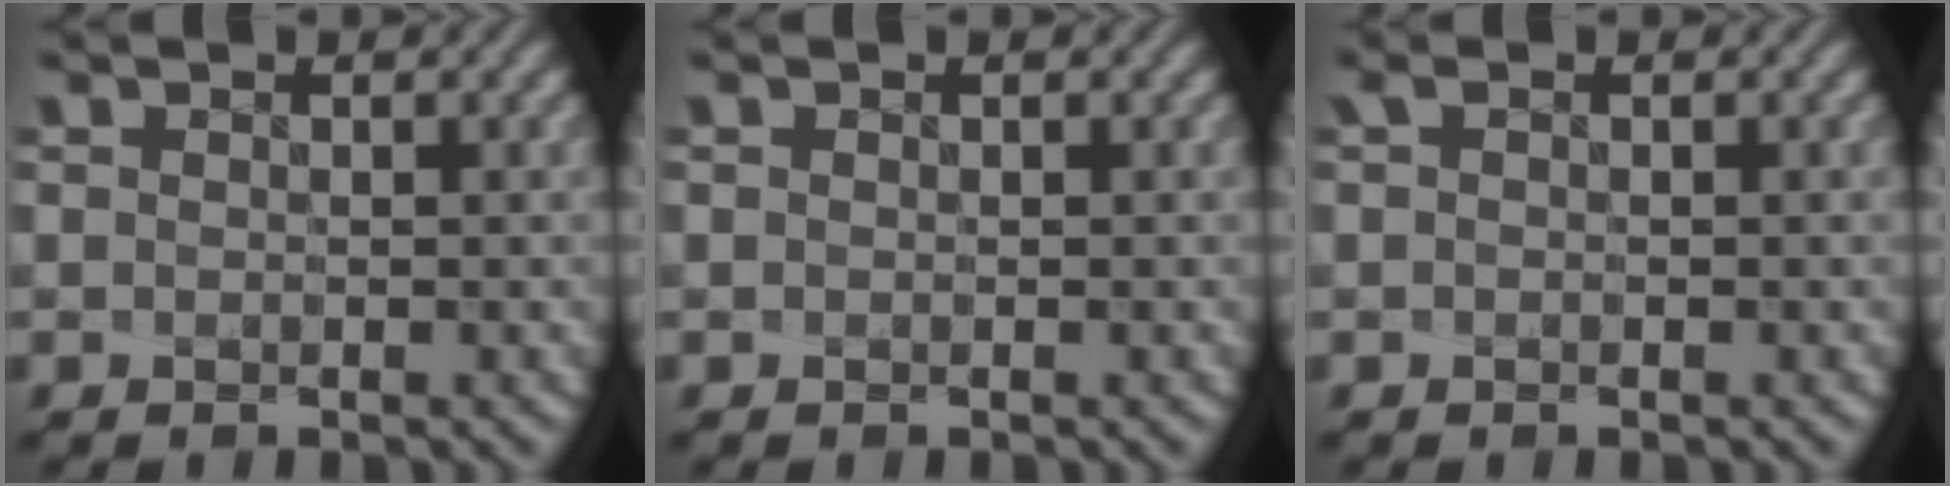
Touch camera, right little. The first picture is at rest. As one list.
[{"total": 0.0}, {"total": 0.6, "force": [-0.5, -0.3, -0.1], "torque": [0.001, -0.012, 0.007]}]